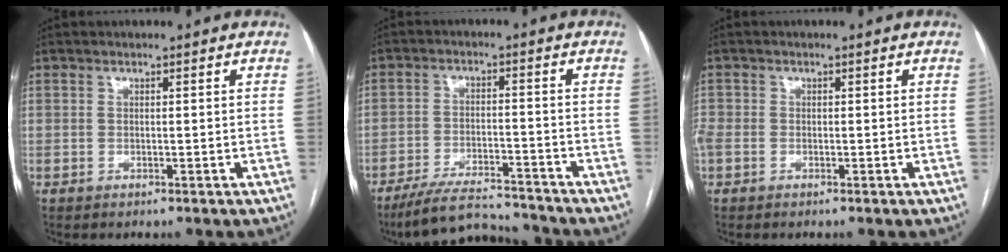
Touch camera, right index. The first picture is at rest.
{"total": 10.6, "force": [-9.9, 1.4, 3.4], "torque": [-0.056, -0.002, -0.167]}
{"total": 2.8, "force": [-0.7, 2.2, 1.6], "torque": [-0.059, 0.007, -0.012]}